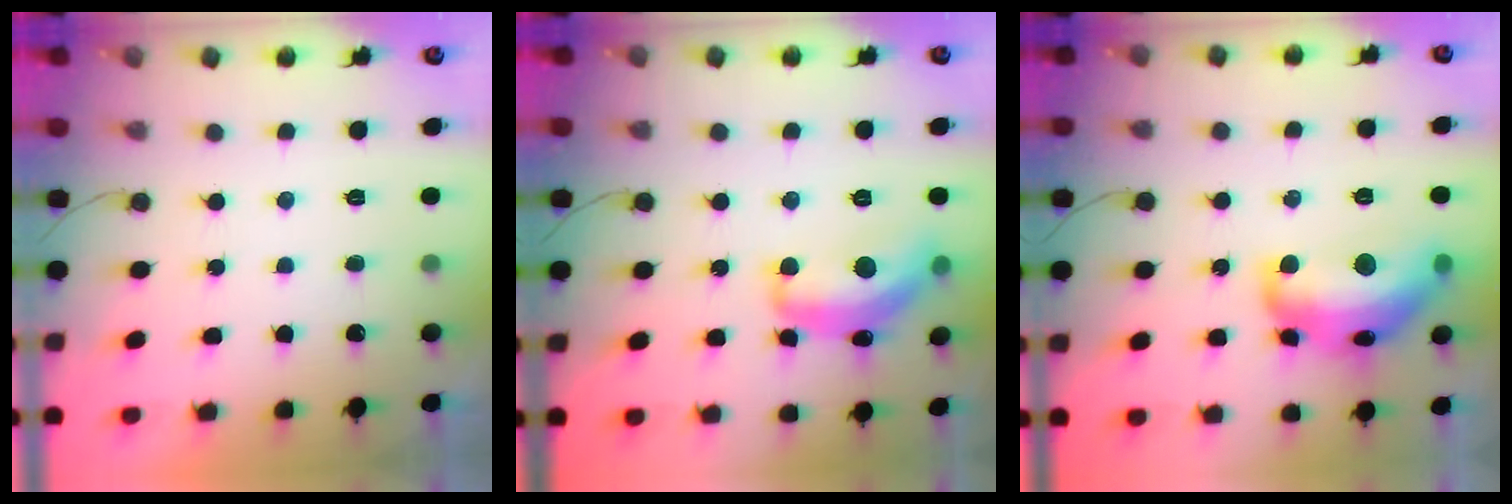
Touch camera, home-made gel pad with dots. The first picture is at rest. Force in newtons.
{"total": 15.3, "press": 15.2, "slide": 0.8}
{"total": 17.2, "press": 17.2, "slide": 1.1}